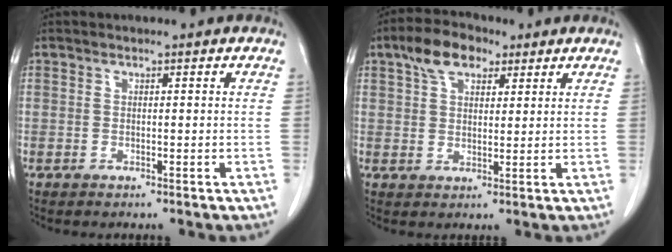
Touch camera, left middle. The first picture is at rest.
{"total": 6.7, "force": [4.0, 3.5, 4.2], "torque": [-0.080, 0.022, 0.073]}